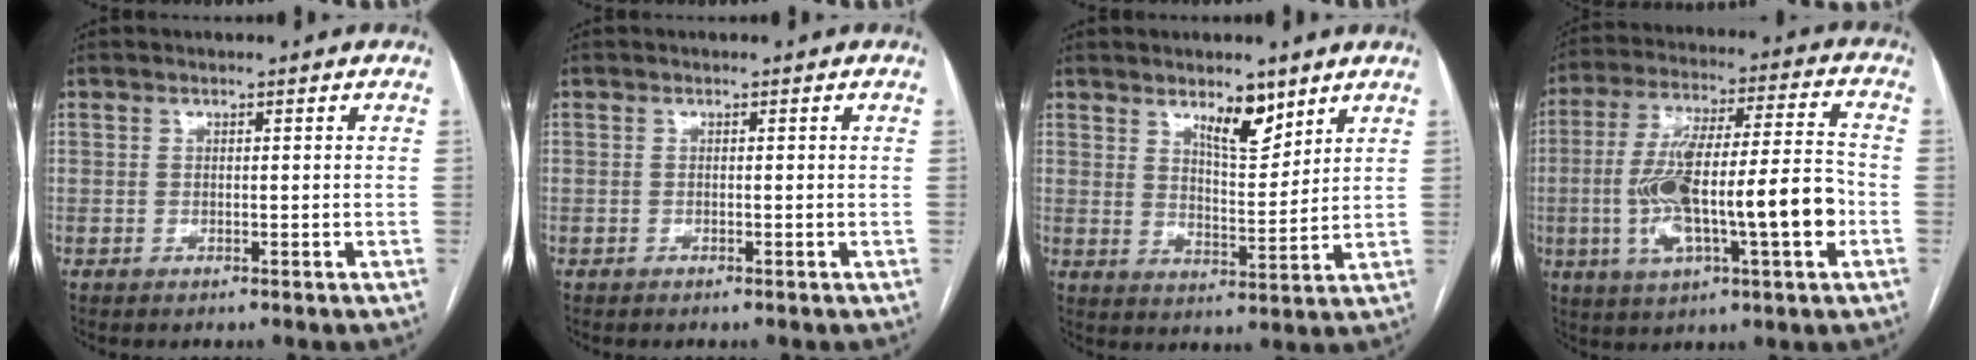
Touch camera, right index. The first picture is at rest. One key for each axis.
{"total": 0.0}
{"total": 6.7, "fx": 4.6, "fy": 2.1, "fz": 4.4, "tx": -0.074, "ty": -0.007, "tz": 0.079}
{"total": 18.2, "fx": -3.7, "fy": 3.1, "fz": 17.6, "tx": -0.323, "ty": 0.018, "tz": -0.056}